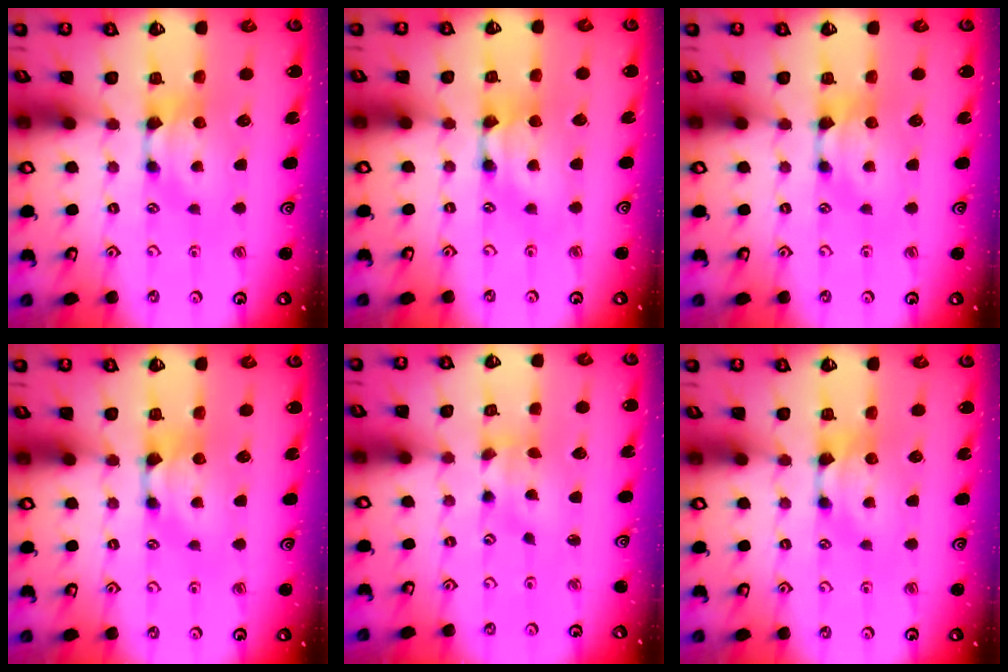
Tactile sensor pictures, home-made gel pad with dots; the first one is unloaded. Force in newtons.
{"total": 1.6, "press": 1.5, "slide": 0.1}
{"total": 0.0}
{"total": 0.6, "press": 0.0, "slide": 0.6}
{"total": 1.2, "press": 0.3, "slide": 1.1}
{"total": 0.0}